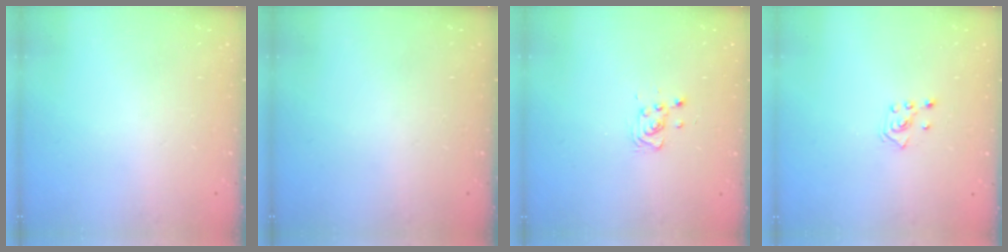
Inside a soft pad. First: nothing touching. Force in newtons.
{"total": 0.0}
{"total": 4.7, "press": 4.6, "slide": 1.1}
{"total": 2.8, "press": 2.7, "slide": 0.7}